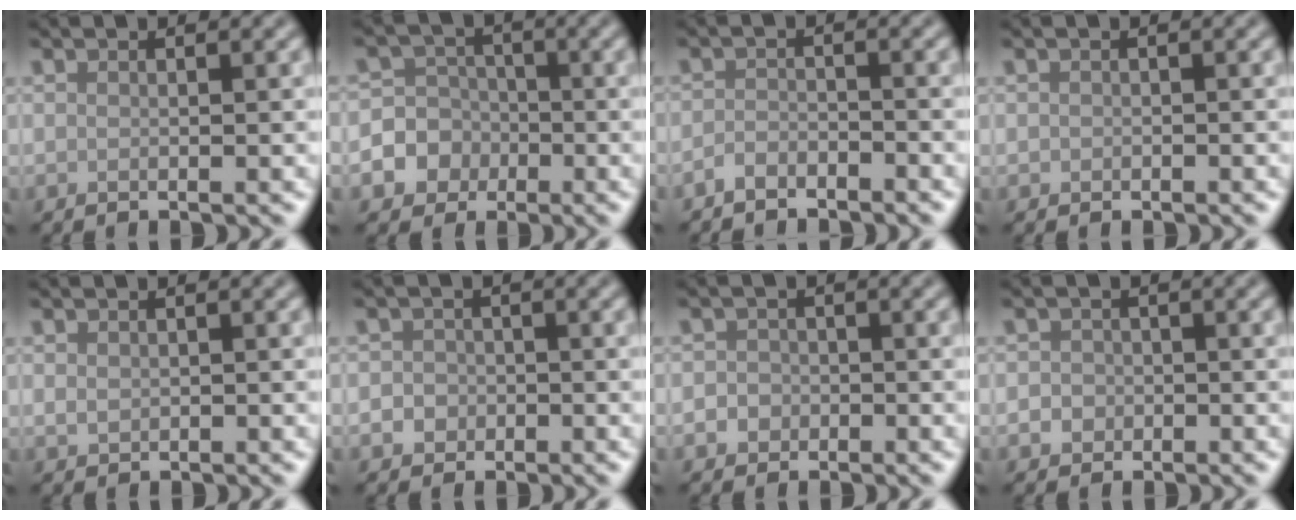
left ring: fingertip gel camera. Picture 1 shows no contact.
{"total": 8.0, "force": [-2.7, 7.5, 1.3], "torque": [-0.026, -0.004, -0.074]}
{"total": 1.8, "force": [-1.6, 0.7, 0.4], "torque": [-0.006, 0.003, -0.035]}
{"total": 0.5, "force": [-0.1, 0.5, 0.0], "torque": [0.005, -0.006, -0.003]}
{"total": 0.9, "force": [0.1, 0.8, 0.4], "torque": [-0.007, -0.003, 0.005]}
{"total": 2.4, "force": [-0.8, 2.2, 0.5], "torque": [0.014, 0.004, -0.025]}
{"total": 1.9, "force": [-0.7, 1.8, 0.4], "torque": [0.014, 0.004, -0.021]}
{"total": 1.9, "force": [-0.6, 1.8, 0.4], "torque": [0.012, 0.005, -0.018]}